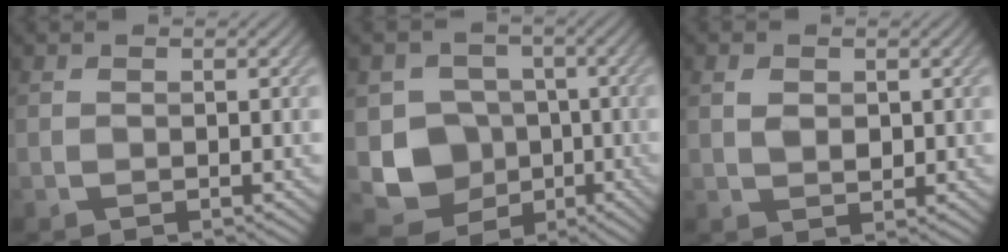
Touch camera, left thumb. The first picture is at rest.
{"total": 8.3, "force": [-1.9, 7.4, 3.3], "torque": [-0.074, -0.019, -0.051]}
{"total": 2.2, "force": [0.6, 1.5, 1.5], "torque": [-0.031, -0.001, 0.013]}